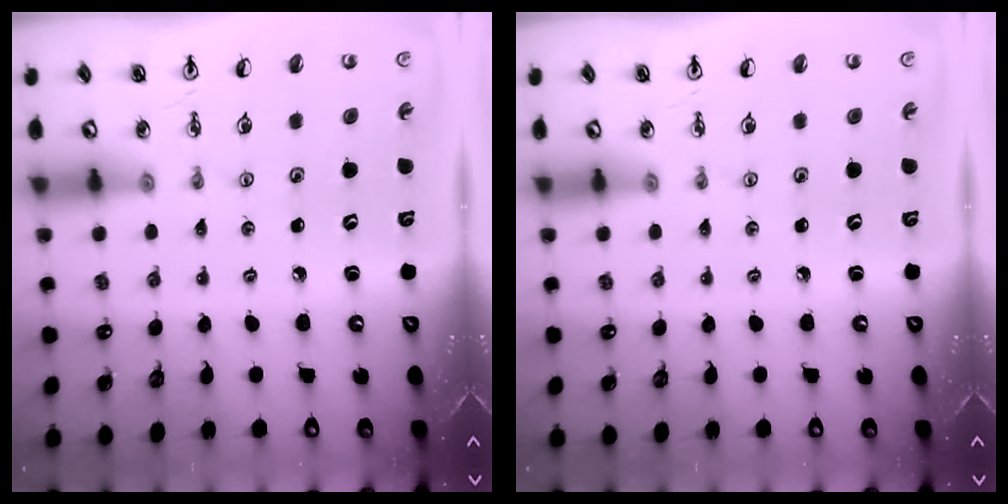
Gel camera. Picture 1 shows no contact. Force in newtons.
{"total": 0.0}